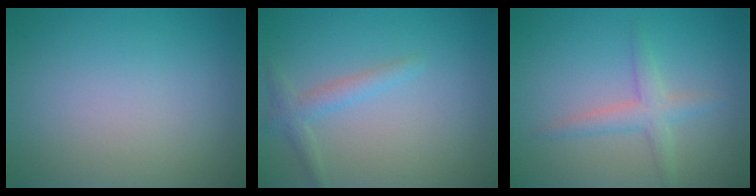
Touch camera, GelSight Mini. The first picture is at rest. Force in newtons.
{"total": 1.8, "press": 1.8, "slide": 0.1}
{"total": 2.3, "press": 2.3, "slide": 0.2}